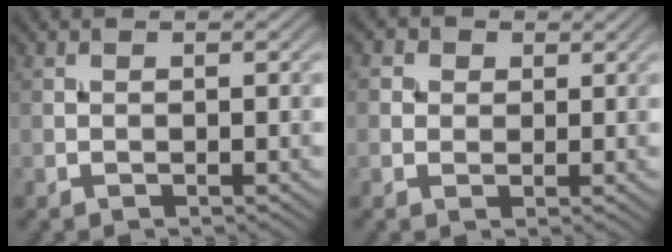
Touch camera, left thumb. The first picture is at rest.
{"total": 2.8, "force": [1.1, 2.4, 1.0], "torque": [-0.031, 0.002, 0.009]}